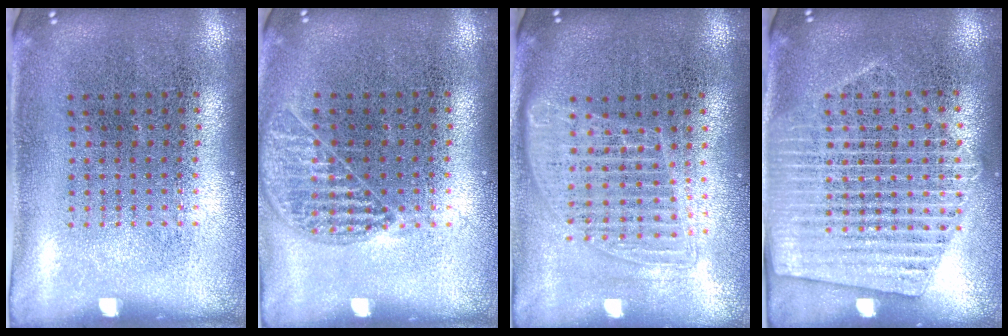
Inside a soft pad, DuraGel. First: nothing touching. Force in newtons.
{"total": 1.0, "press": 1.0, "slide": 0.3}
{"total": 1.5, "press": 1.3, "slide": 0.7}
{"total": 2.0, "press": 1.8, "slide": 0.9}